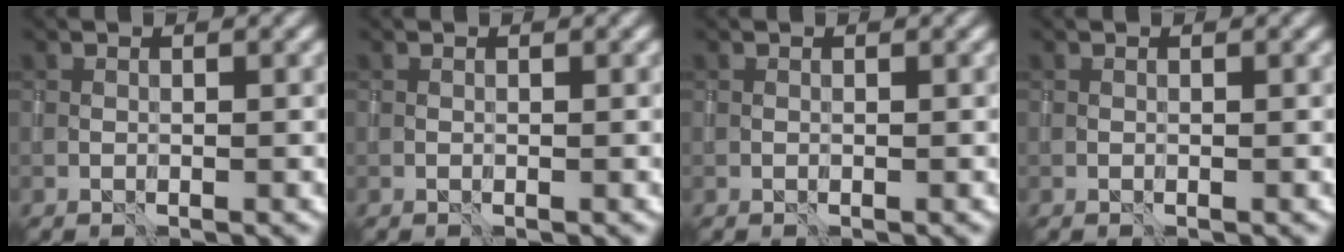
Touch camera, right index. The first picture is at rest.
{"total": 0.0}
{"total": 0.0}
{"total": 0.0}